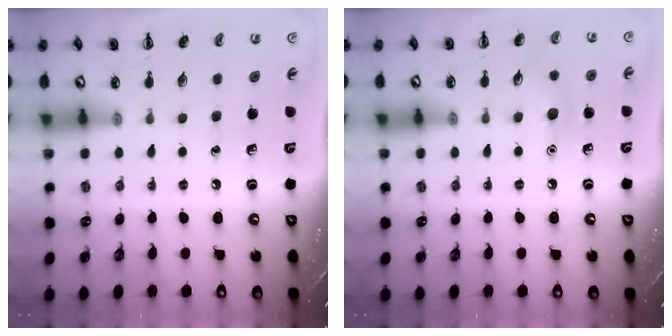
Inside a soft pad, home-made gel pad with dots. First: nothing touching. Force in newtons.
{"total": 6.2, "press": 6.0, "slide": 1.7}